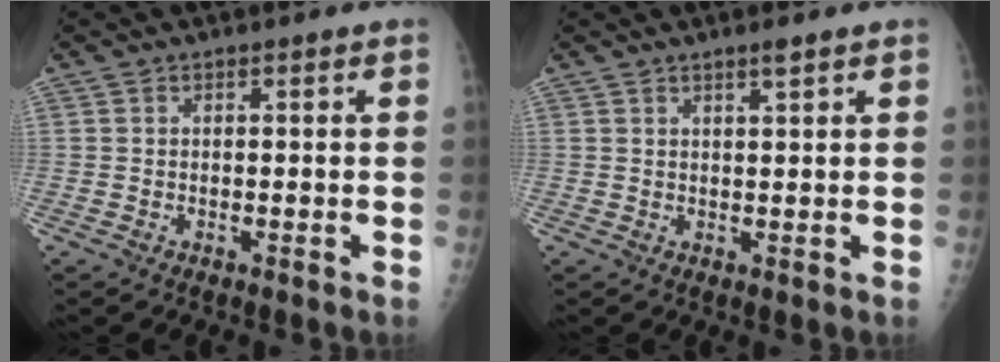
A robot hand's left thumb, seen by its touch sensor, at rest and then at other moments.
{"total": 2.0, "force": [1.4, 0.2, 1.4], "torque": [-0.022, -0.010, 0.025]}